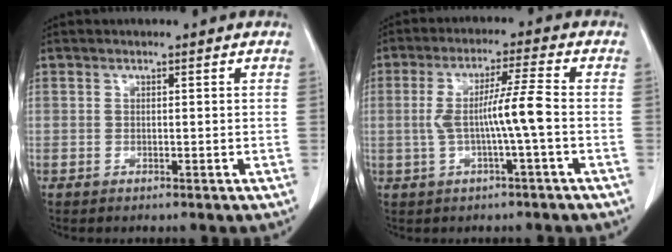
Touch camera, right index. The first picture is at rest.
{"total": 7.0, "force": [-1.0, -0.6, 6.9], "torque": [-0.135, 0.015, -0.014]}